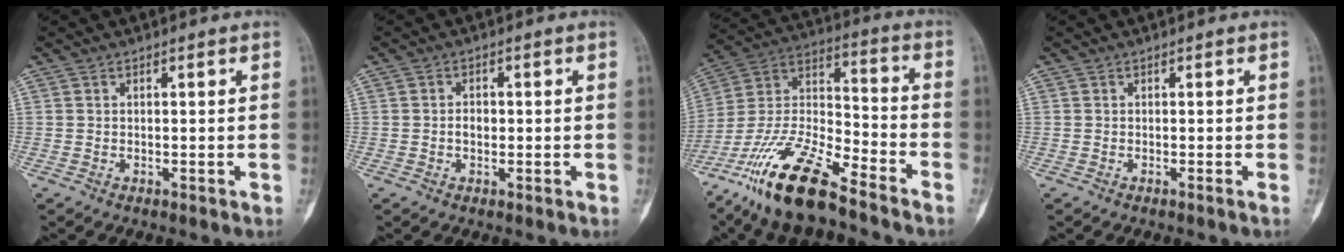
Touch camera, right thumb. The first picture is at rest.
{"total": 2.0, "force": [-0.2, 1.5, 1.3], "torque": [-0.012, 0.005, -0.007]}
{"total": 19.2, "force": [-13.5, 5.2, 12.6], "torque": [-0.254, 0.061, -0.254]}
{"total": 0.6, "force": [-0.3, -0.2, 0.4], "torque": [-0.003, 0.003, -0.007]}